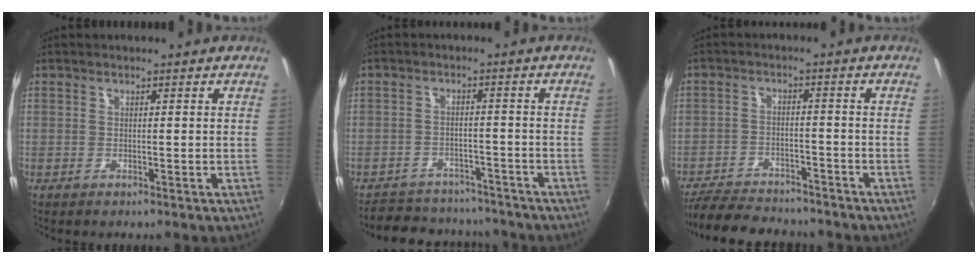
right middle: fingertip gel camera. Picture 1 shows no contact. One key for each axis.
{"total": 14.4, "fx": -12.5, "fy": 5.5, "fz": 4.3, "tx": -0.106, "ty": 0.013, "tz": -0.168}
{"total": 13.8, "fx": -12.0, "fy": 4.3, "fz": 5.3, "tx": -0.130, "ty": -0.010, "tz": -0.183}